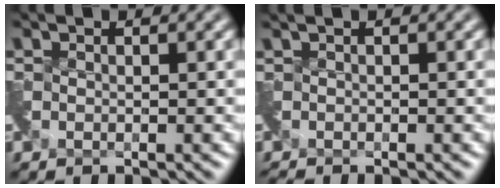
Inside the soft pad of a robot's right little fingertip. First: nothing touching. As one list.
[{"total": 1.2, "force": [-0.8, -0.1, 0.9], "torque": [-0.019, -0.008, -0.022]}]